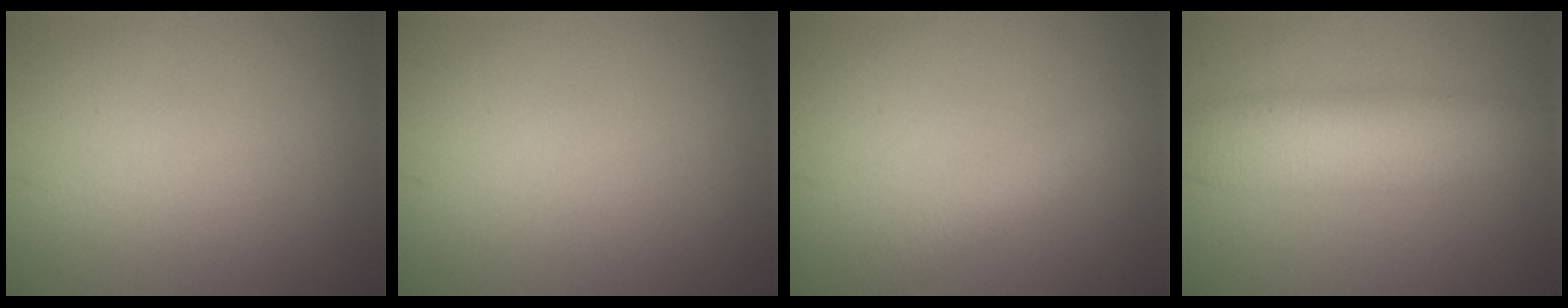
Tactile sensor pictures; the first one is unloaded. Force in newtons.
{"total": 0.0}
{"total": 2.2, "press": 2.2, "slide": 0.1}
{"total": 6.4, "press": 6.4, "slide": 0.1}